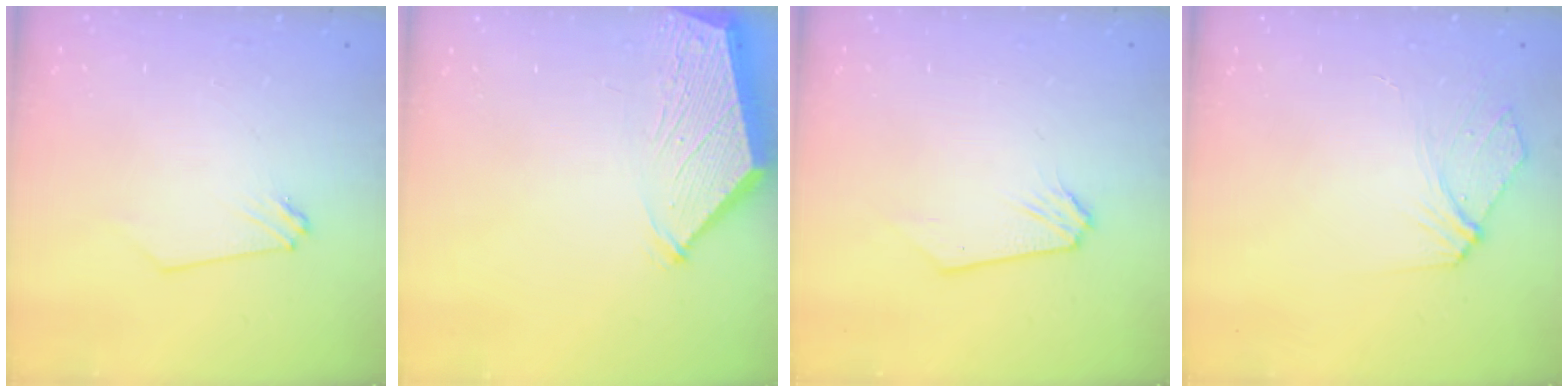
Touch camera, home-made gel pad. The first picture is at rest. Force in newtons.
{"total": 2.9, "press": 2.9, "slide": 0.4}
{"total": 0.0}
{"total": 6.8, "press": 6.8, "slide": 0.8}